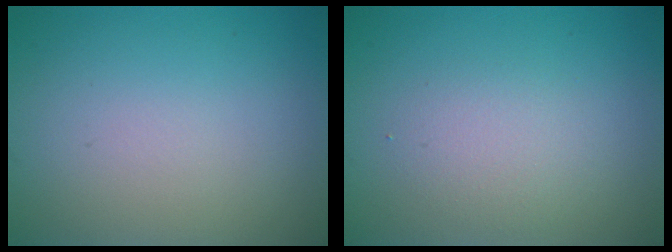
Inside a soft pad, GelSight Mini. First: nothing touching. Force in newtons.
{"total": 2.2, "press": 2.2, "slide": 0.1}